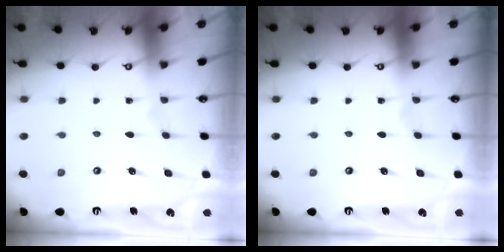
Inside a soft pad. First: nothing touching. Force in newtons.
{"total": 0.0}